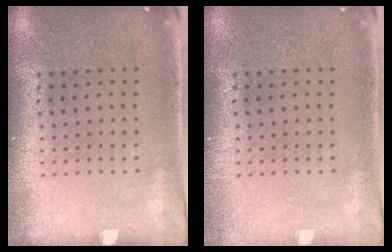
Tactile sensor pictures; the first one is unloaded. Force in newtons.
{"total": 0.5, "press": 0.5, "slide": 0.1}